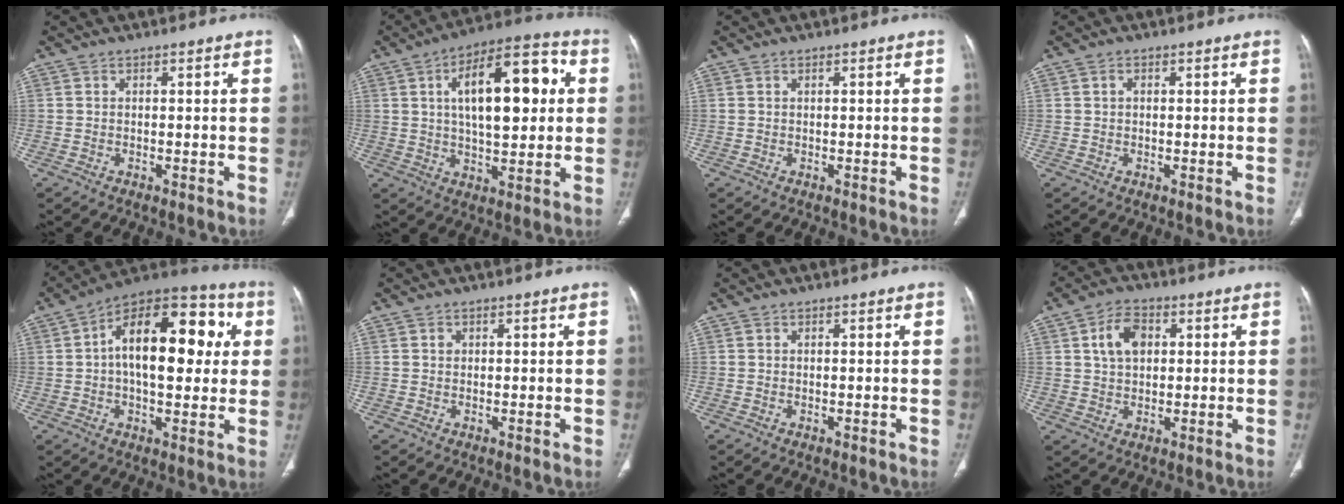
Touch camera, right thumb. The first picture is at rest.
{"total": 18.4, "force": [3.9, 8.2, 16.0], "torque": [-0.222, 0.018, 0.056]}
{"total": 0.0}
{"total": 0.9, "force": [0.2, 0.7, 0.5], "torque": [-0.008, 0.003, 0.003]}
{"total": 21.2, "force": [3.4, 11.3, 17.6], "torque": [-0.235, 0.032, 0.039]}
{"total": 0.7, "force": [0.3, 0.6, 0.3], "torque": [-0.002, 0.001, 0.006]}
{"total": 0.0}
{"total": 7.0, "force": [1.9, 4.7, 4.8], "torque": [-0.072, 0.004, 0.032]}